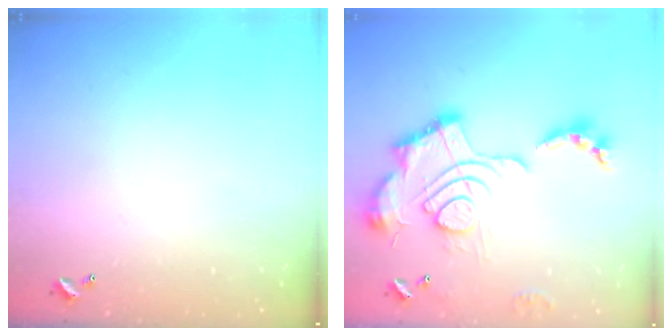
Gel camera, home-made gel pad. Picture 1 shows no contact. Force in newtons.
{"total": 2.5, "press": 1.9, "slide": 1.7}